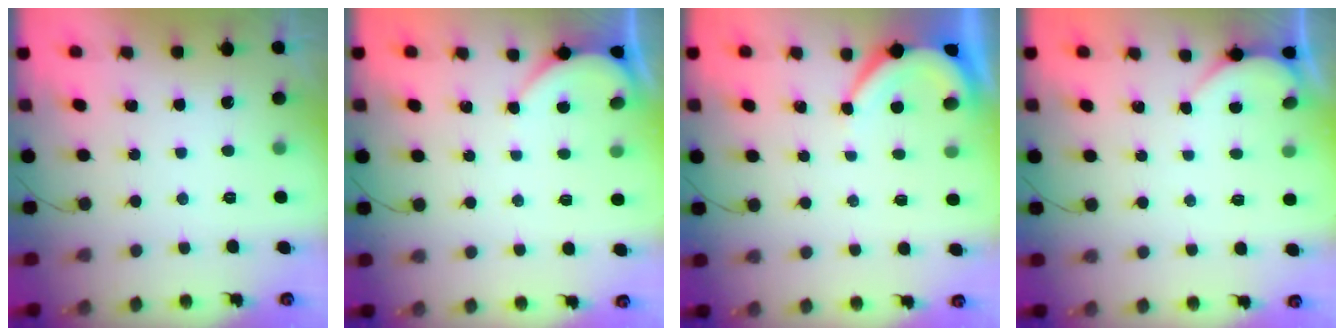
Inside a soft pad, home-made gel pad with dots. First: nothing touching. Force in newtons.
{"total": 2.7, "press": 2.7, "slide": 0.1}
{"total": 5.5, "press": 5.5, "slide": 0.5}
{"total": 1.9, "press": 1.9, "slide": 0.1}